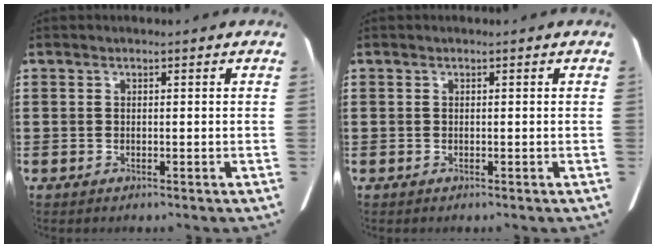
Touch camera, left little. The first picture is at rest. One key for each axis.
{"total": 0.0}